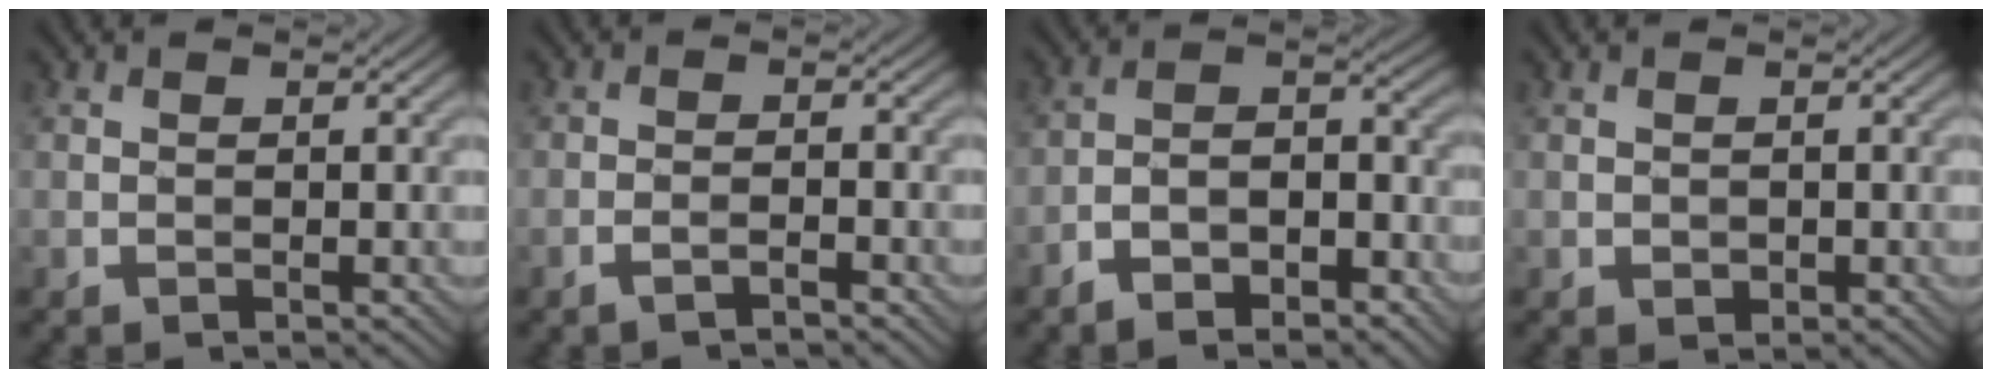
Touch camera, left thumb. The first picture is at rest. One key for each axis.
{"total": 2.0, "fx": -1.5, "fy": 0.3, "fz": 1.2, "tx": -0.024, "ty": 0.004, "tz": -0.032}
{"total": 6.9, "fx": -4.7, "fy": 2.9, "fz": 4.2, "tx": -0.067, "ty": 0.001, "tz": -0.090}
{"total": 0.7, "fx": 0.0, "fy": 0.7, "fz": 0.3, "tx": -0.006, "ty": -0.006, "tz": 0.001}